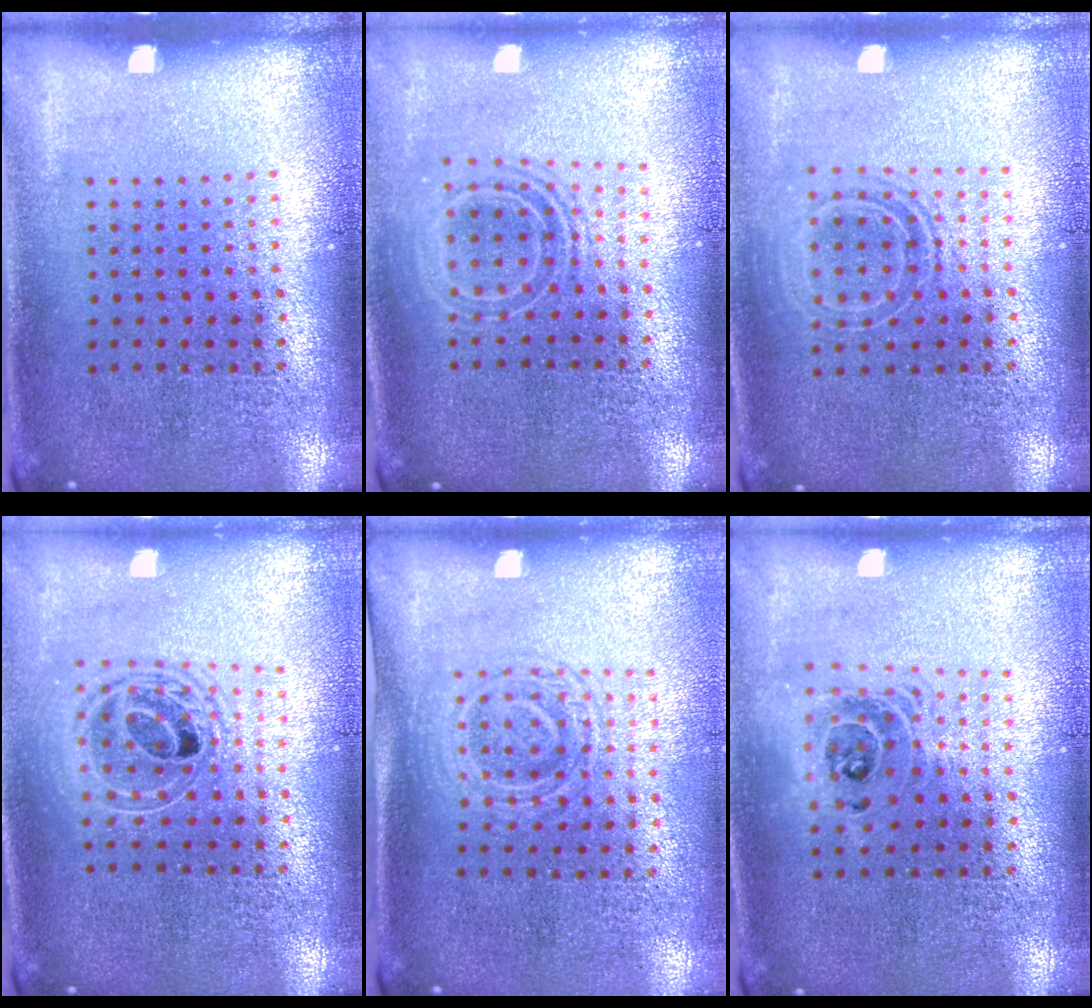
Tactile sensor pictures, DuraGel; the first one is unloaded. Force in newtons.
{"total": 1.8, "press": 1.3, "slide": 1.1}
{"total": 1.5, "press": 1.2, "slide": 0.9}
{"total": 1.7, "press": 1.4, "slide": 1.0}
{"total": 1.6, "press": 1.4, "slide": 0.7}
{"total": 1.5, "press": 1.2, "slide": 0.9}